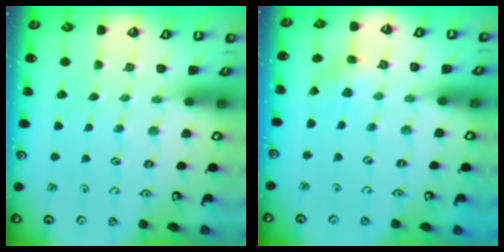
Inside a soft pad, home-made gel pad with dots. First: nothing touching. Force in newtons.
{"total": 2.6, "press": 2.6, "slide": 0.2}